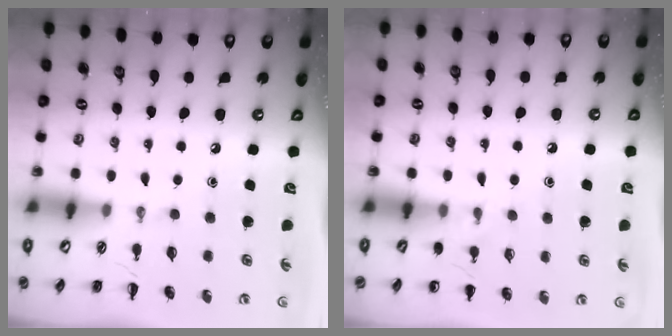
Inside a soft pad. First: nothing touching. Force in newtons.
{"total": 5.9, "press": 5.5, "slide": 2.0}